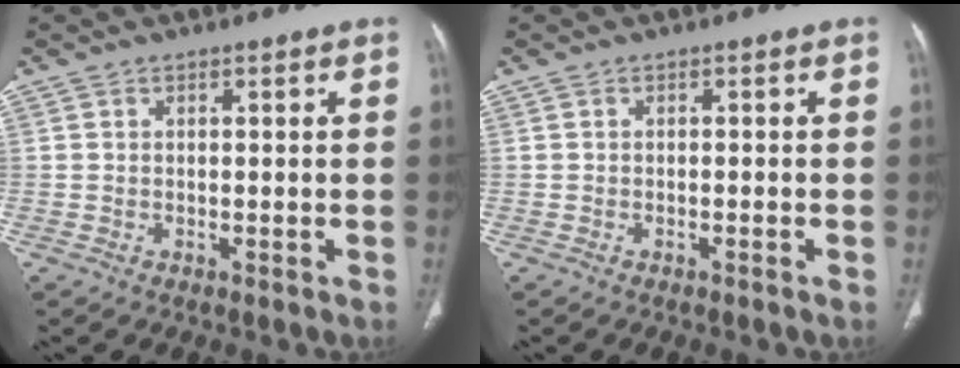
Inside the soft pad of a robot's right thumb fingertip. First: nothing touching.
{"total": 0.5, "force": [-0.4, -0.1, 0.3], "torque": [-0.011, 0.003, -0.005]}